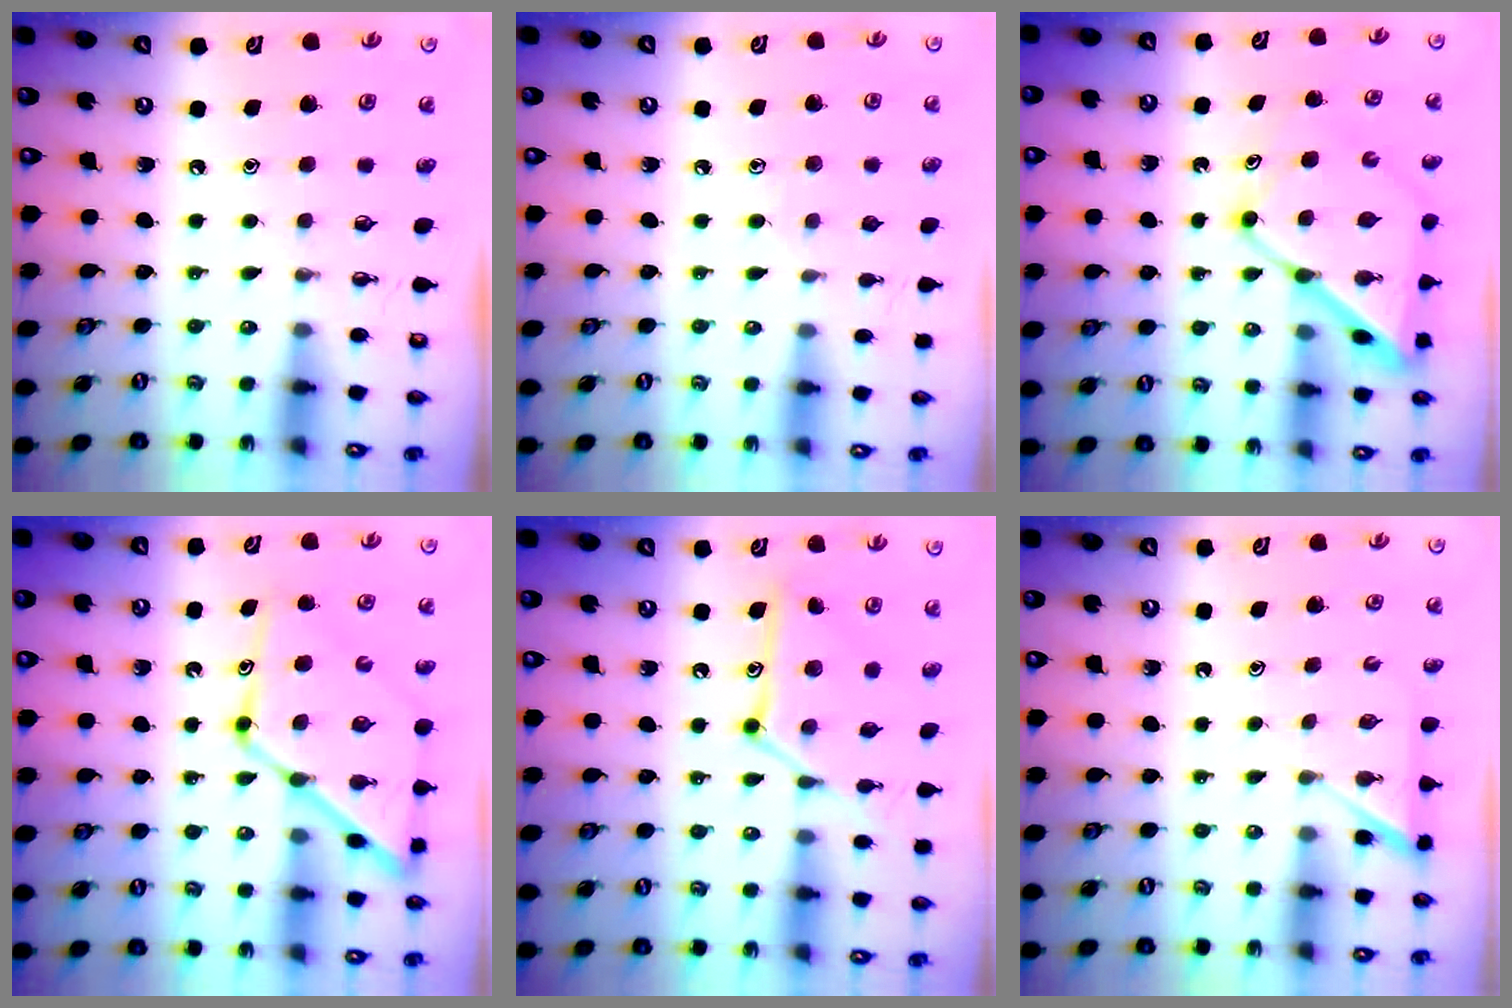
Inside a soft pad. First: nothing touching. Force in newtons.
{"total": 4.4, "press": 4.4, "slide": 0.5}
{"total": 12.6, "press": 12.5, "slide": 1.0}
{"total": 14.1, "press": 14.1, "slide": 1.3}
{"total": 12.9, "press": 12.9, "slide": 0.5}
{"total": 3.7, "press": 3.7, "slide": 0.4}